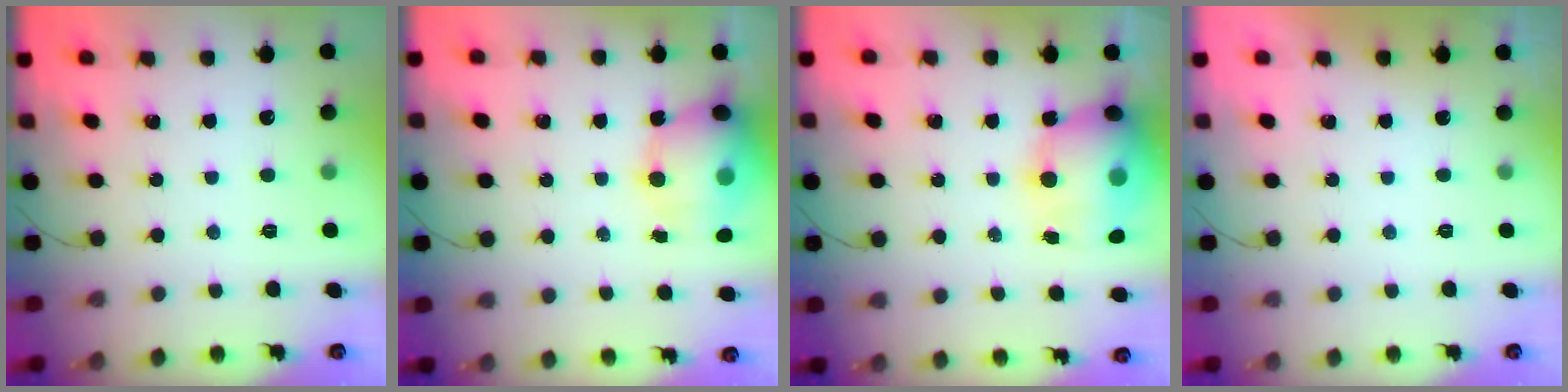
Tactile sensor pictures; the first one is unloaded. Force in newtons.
{"total": 14.6, "press": 14.0, "slide": 3.9}
{"total": 16.0, "press": 15.5, "slide": 3.9}
{"total": 0.0}